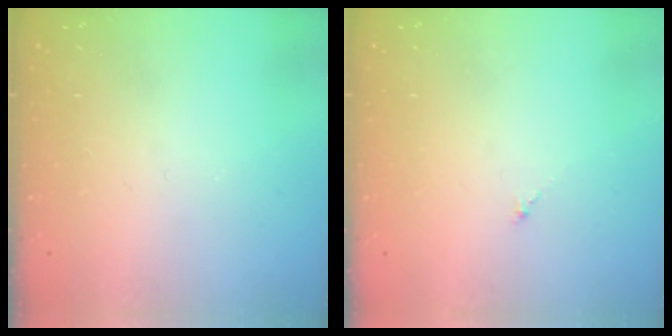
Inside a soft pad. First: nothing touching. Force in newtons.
{"total": 0.0}